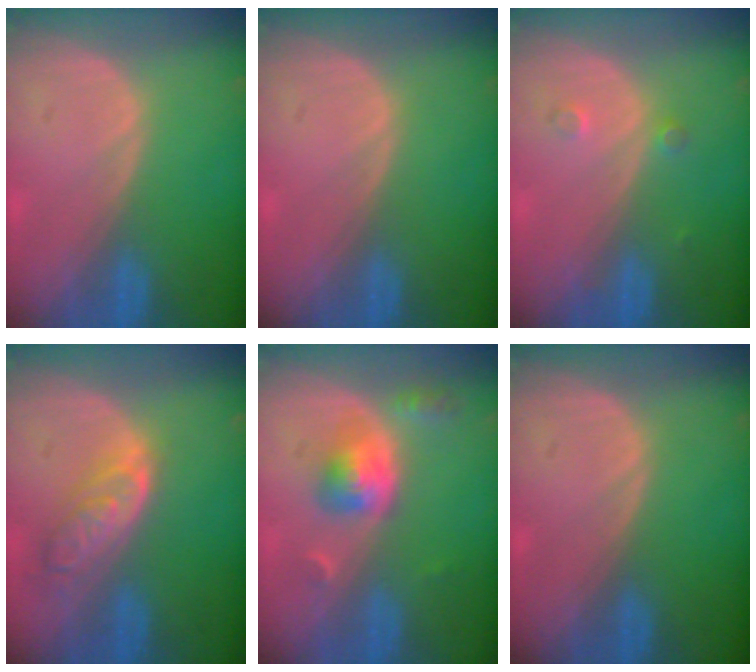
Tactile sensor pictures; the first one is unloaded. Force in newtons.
{"total": 0.0}
{"total": 1.9, "press": 1.6, "slide": 1.0}
{"total": 6.3, "press": 5.7, "slide": 2.7}
{"total": 5.2, "press": 4.8, "slide": 2.0}
{"total": 0.0}